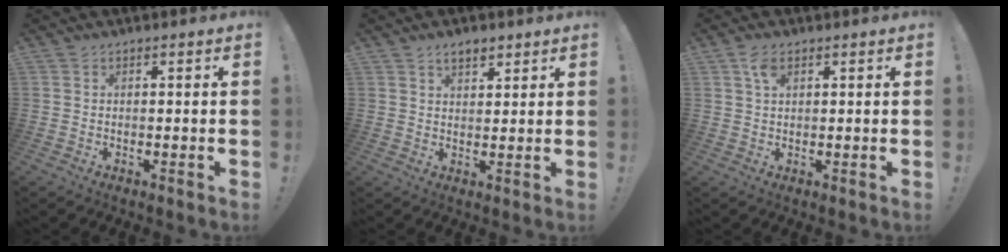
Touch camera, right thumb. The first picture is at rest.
{"total": 4.2, "force": [2.9, 2.2, 2.1], "torque": [-0.030, -0.011, 0.052]}
{"total": 3.7, "force": [1.7, 1.9, 2.7], "torque": [-0.048, -0.001, 0.029]}